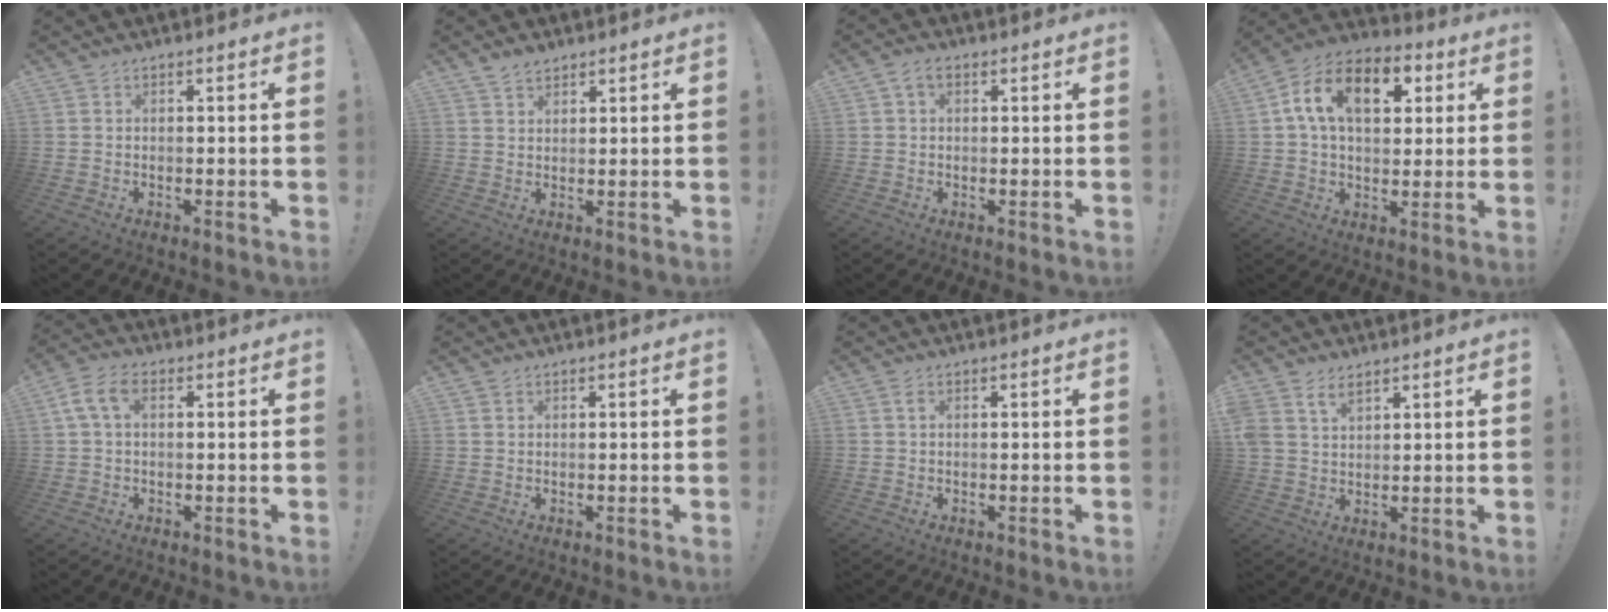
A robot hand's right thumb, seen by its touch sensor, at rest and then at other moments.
{"total": 3.4, "force": [2.7, 1.7, 1.1], "torque": [-0.019, -0.014, 0.051]}
{"total": 3.2, "force": [1.1, 2.1, 2.2], "torque": [-0.038, 0.006, 0.019]}
{"total": 16.1, "force": [5.2, 10.0, 11.4], "torque": [-0.180, -0.001, 0.092]}
{"total": 6.5, "force": [1.7, 3.7, 5.1], "torque": [-0.097, 0.007, 0.033]}
{"total": 0.7, "force": [0.6, 0.4, 0.2], "torque": [0.000, -0.002, 0.011]}
{"total": 1.1, "force": [0.4, 0.5, 0.9], "torque": [-0.024, 0.005, 0.008]}
{"total": 5.4, "force": [3.7, 3.1, 2.5], "torque": [-0.053, -0.012, 0.072]}